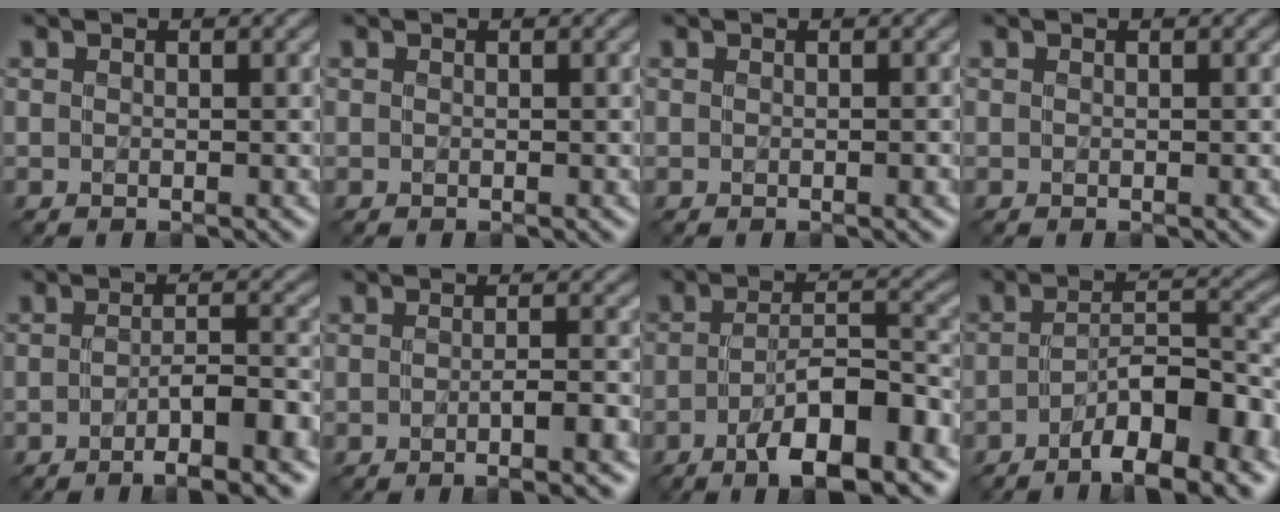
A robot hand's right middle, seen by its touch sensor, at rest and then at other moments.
{"total": 0.0}
{"total": 0.9, "force": [-0.2, 0.4, 0.8], "torque": [-0.002, 0.004, -0.005]}
{"total": 0.5, "force": [0.0, 0.2, 0.4], "torque": [0.001, 0.002, -0.003]}
{"total": 6.2, "force": [-2.9, 1.5, 5.2], "torque": [-0.068, 0.007, -0.046]}
{"total": 4.0, "force": [-1.4, 0.9, 3.6], "torque": [-0.043, 0.005, -0.021]}
{"total": 9.6, "force": [-4.9, 3.1, 7.7], "torque": [-0.116, 0.006, -0.076]}
{"total": 8.7, "force": [-4.4, 2.5, 7.1], "torque": [-0.105, 0.013, -0.072]}